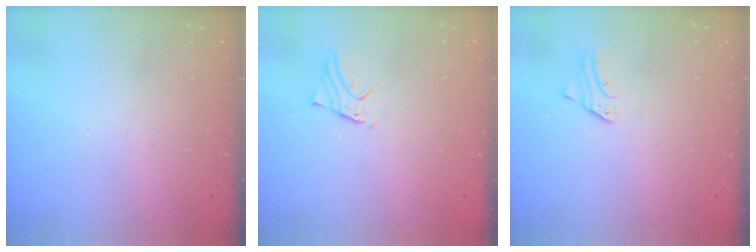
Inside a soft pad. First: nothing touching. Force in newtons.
{"total": 1.9, "press": 1.9, "slide": 0.1}
{"total": 2.2, "press": 2.2, "slide": 0.2}